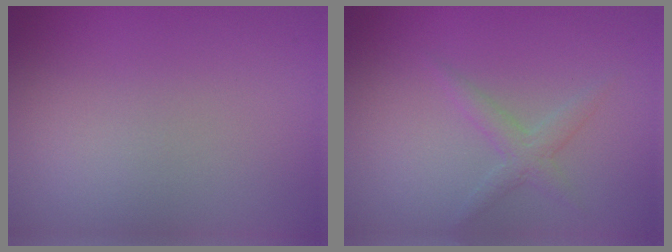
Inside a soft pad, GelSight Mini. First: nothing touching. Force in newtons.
{"total": 1.7, "press": 1.7, "slide": 0.1}